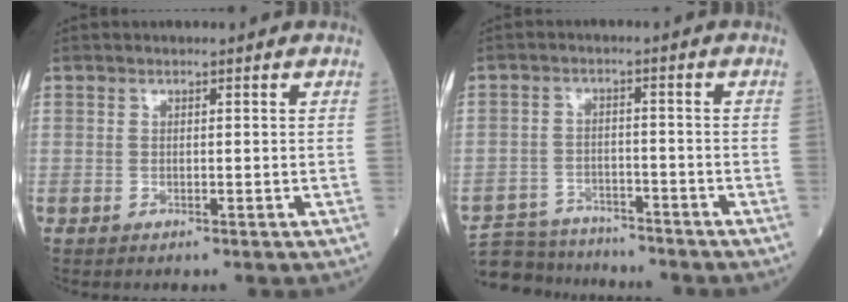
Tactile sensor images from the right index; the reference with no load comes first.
{"total": 9.1, "force": [-8.7, 2.6, 0.8], "torque": [-0.011, 0.011, -0.142]}